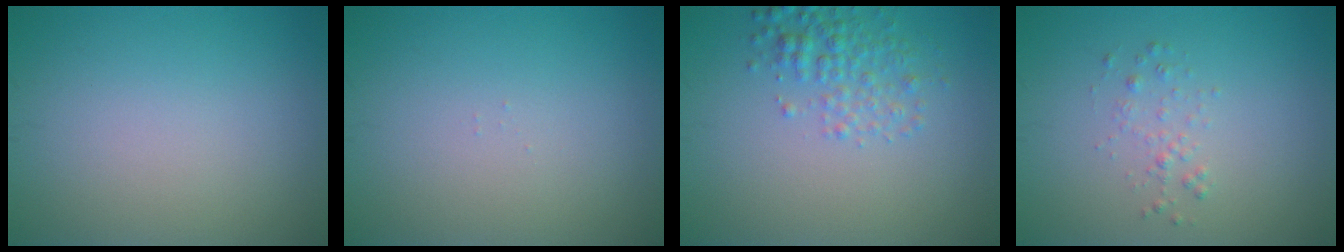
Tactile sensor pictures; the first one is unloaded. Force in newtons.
{"total": 0.0}
{"total": 2.6, "press": 2.6, "slide": 0.1}
{"total": 1.1, "press": 1.1, "slide": 0.1}